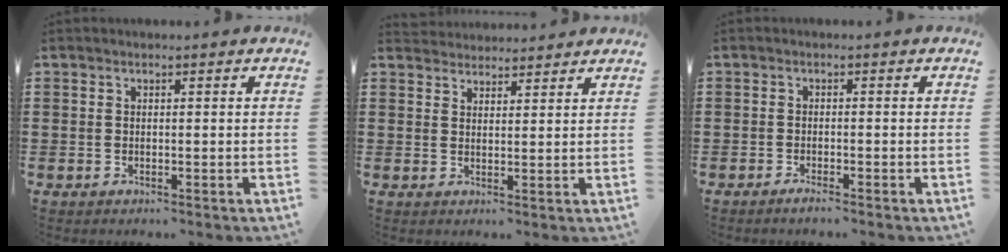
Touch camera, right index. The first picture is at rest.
{"total": 2.6, "force": [2.5, -0.2, -0.6], "torque": [0.007, -0.003, 0.050]}
{"total": 1.2, "force": [-1.0, -0.4, 0.5], "torque": [-0.008, -0.005, -0.018]}